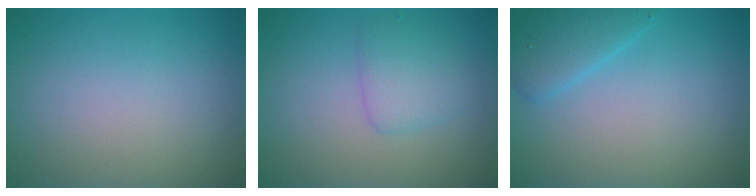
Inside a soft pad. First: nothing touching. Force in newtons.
{"total": 2.6, "press": 2.6, "slide": 0.0}
{"total": 2.9, "press": 2.9, "slide": 0.2}